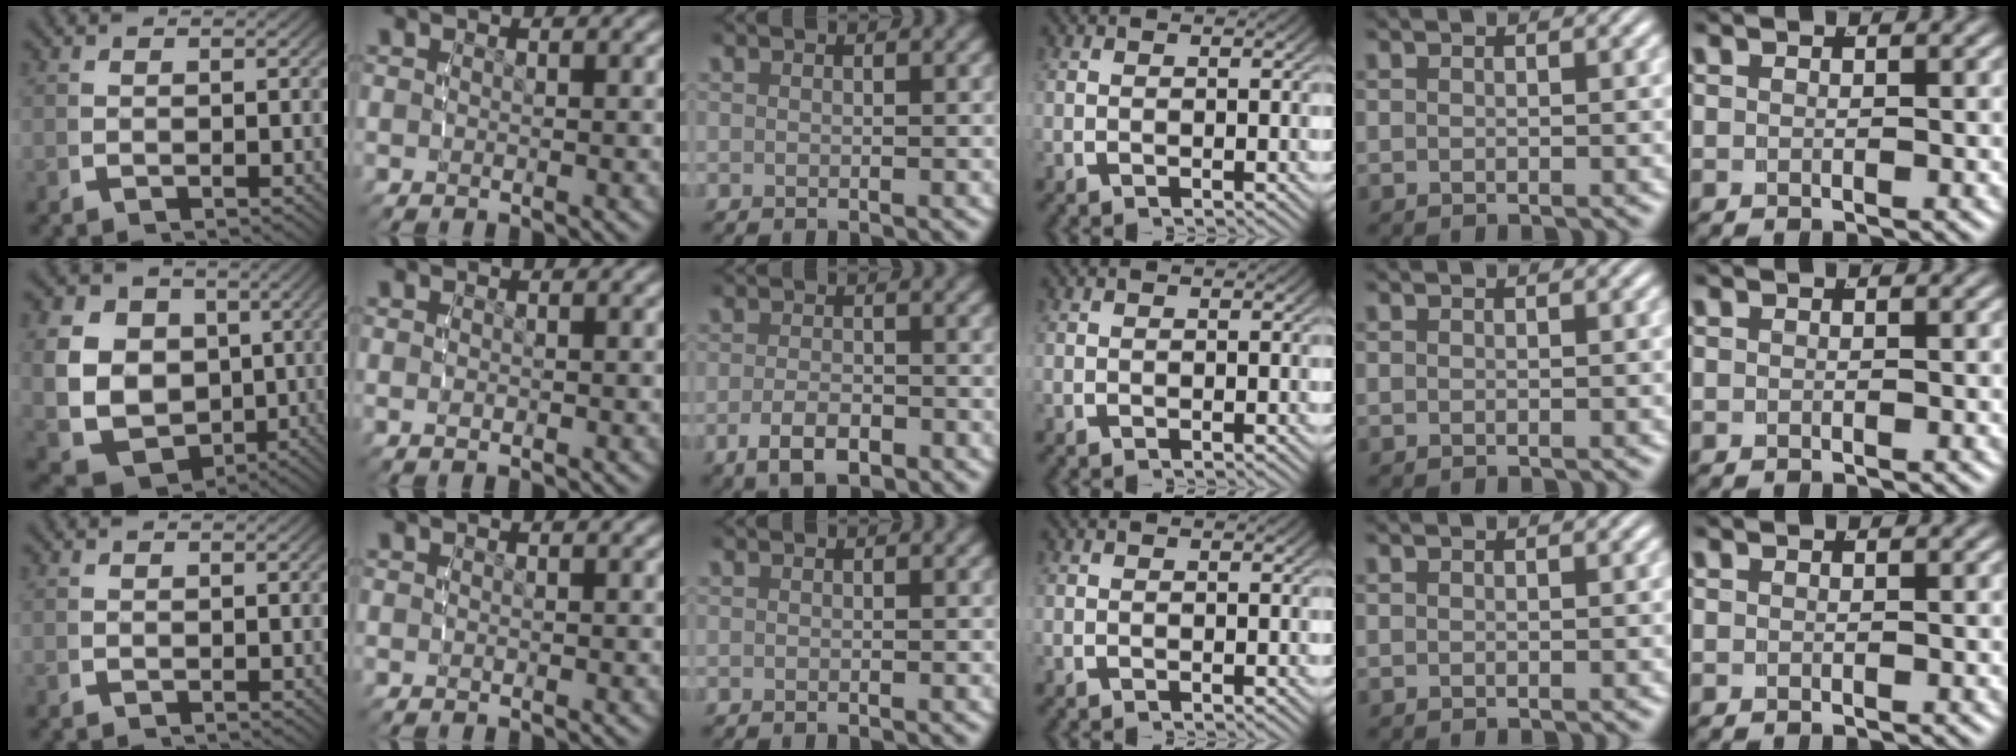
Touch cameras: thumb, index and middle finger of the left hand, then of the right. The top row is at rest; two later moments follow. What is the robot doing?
{"motion": "lift_and_place", "object": "cloth"}